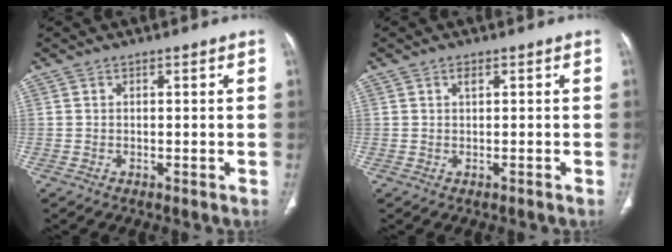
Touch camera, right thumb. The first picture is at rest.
{"total": 0.9, "force": [0.2, 0.4, 0.8], "torque": [-0.015, 0.000, 0.002]}